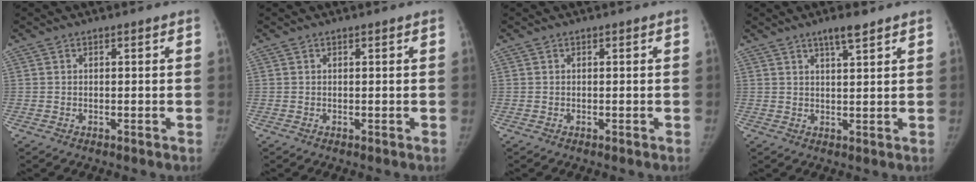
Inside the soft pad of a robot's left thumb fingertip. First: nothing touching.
{"total": 0.0}
{"total": 0.0}
{"total": 3.9, "force": [2.8, 0.5, 2.7], "torque": [-0.045, -0.017, 0.051]}